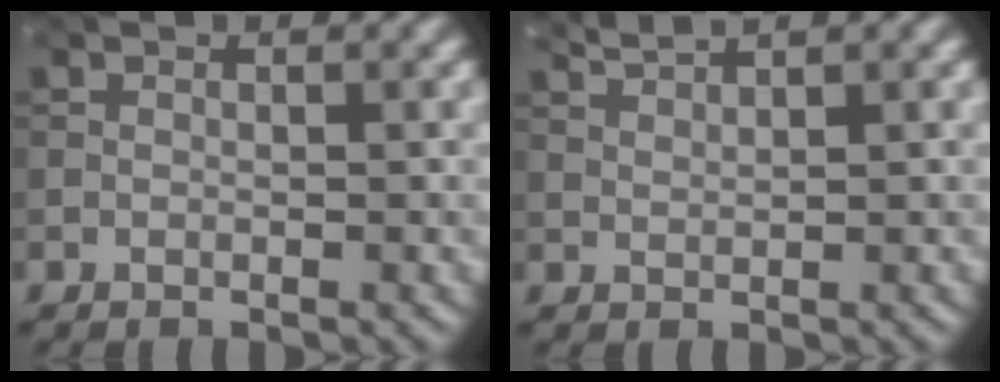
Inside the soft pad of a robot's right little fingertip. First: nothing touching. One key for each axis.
{"total": 1.9, "fx": 1.6, "fy": 0.2, "fz": 0.9, "tx": -0.016, "ty": 0.004, "tz": 0.034}